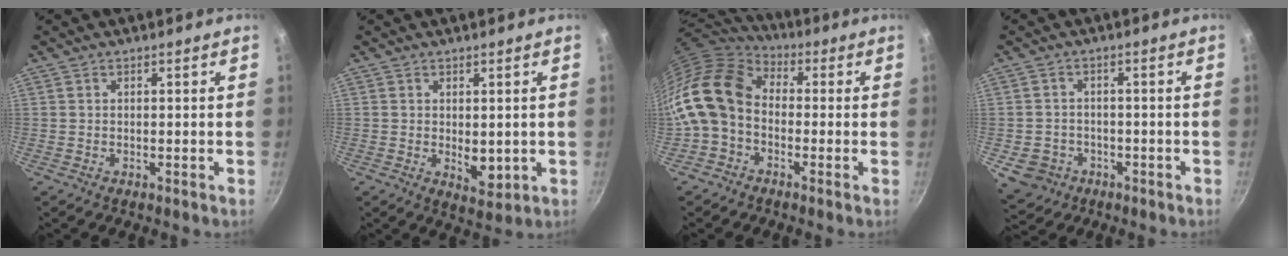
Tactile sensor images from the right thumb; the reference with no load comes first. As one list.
[{"total": 4.5, "force": [0.0, 2.6, 3.7], "torque": [-0.048, -0.015, 0.005]}, {"total": 14.8, "force": [-2.0, 11.1, 9.7], "torque": [-0.178, 0.043, -0.062]}, {"total": 6.8, "force": [-2.5, 5.7, 2.6], "torque": [-0.029, 0.021, -0.027]}]